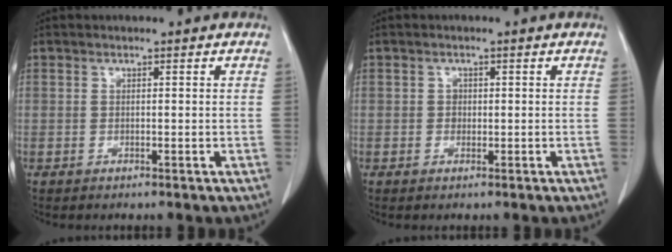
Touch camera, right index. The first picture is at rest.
{"total": 1.0, "force": [0.0, 1.0, 0.4], "torque": [-0.002, 0.003, -0.002]}